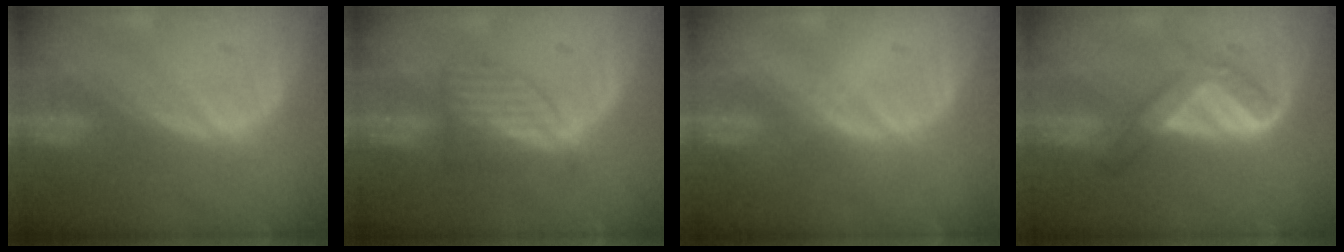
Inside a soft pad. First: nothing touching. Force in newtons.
{"total": 6.2, "press": 5.5, "slide": 2.9}
{"total": 0.8, "press": 0.6, "slide": 0.5}
{"total": 5.3, "press": 5.1, "slide": 1.4}